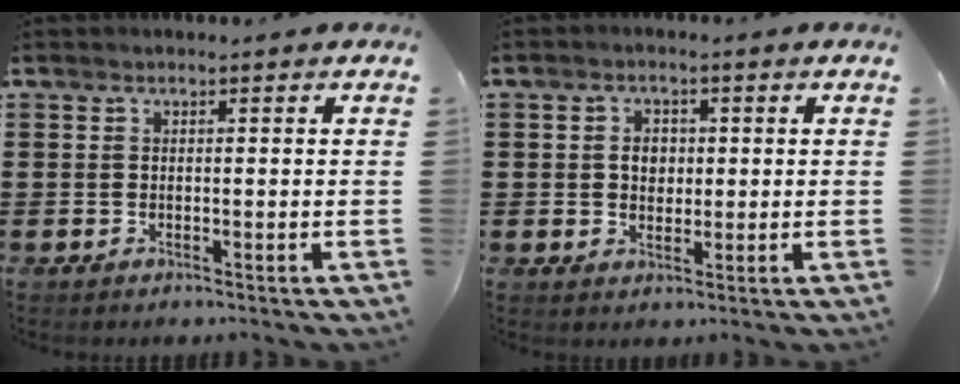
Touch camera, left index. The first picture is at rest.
{"total": 3.1, "force": [0.4, 2.4, 1.9], "torque": [-0.036, 0.007, 0.002]}